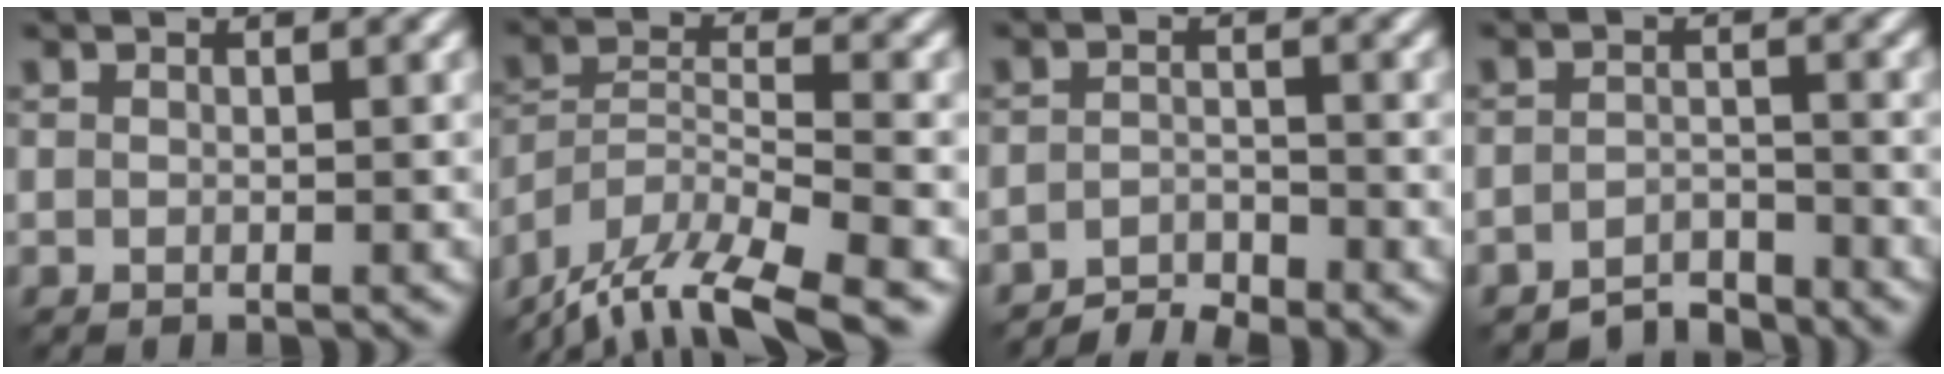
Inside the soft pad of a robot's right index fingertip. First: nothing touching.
{"total": 12.4, "force": [-10.6, 2.6, 5.8], "torque": [-0.098, -0.007, -0.170]}
{"total": 2.5, "force": [-2.4, 0.4, 0.6], "torque": [-0.008, 0.003, -0.050]}
{"total": 3.1, "force": [-2.9, 0.8, 0.7], "torque": [-0.007, 0.003, -0.056]}